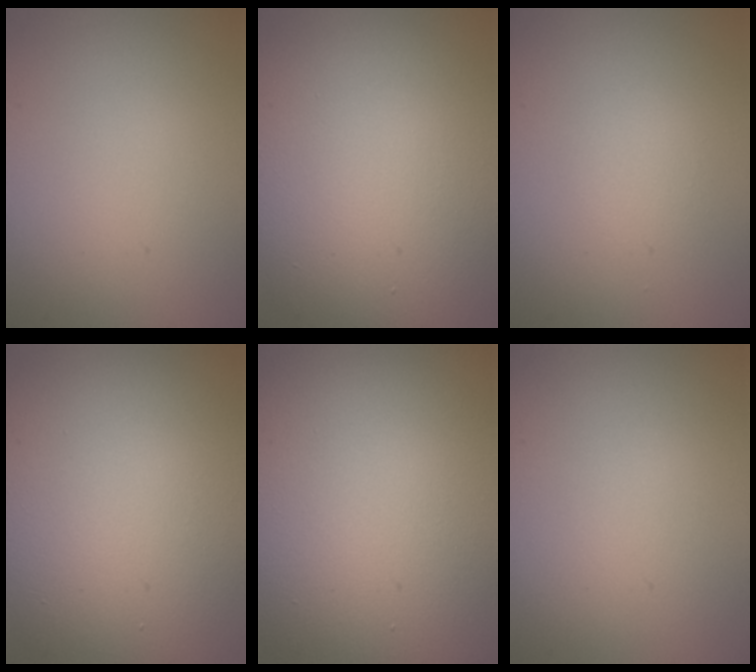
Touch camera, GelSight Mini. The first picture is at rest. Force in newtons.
{"total": 13.1, "press": 13.1, "slide": 0.6}
{"total": 1.0, "press": 1.0, "slide": 0.0}
{"total": 15.0, "press": 15.0, "slide": 0.5}
{"total": 18.3, "press": 18.3, "slide": 1.0}
{"total": 0.0}